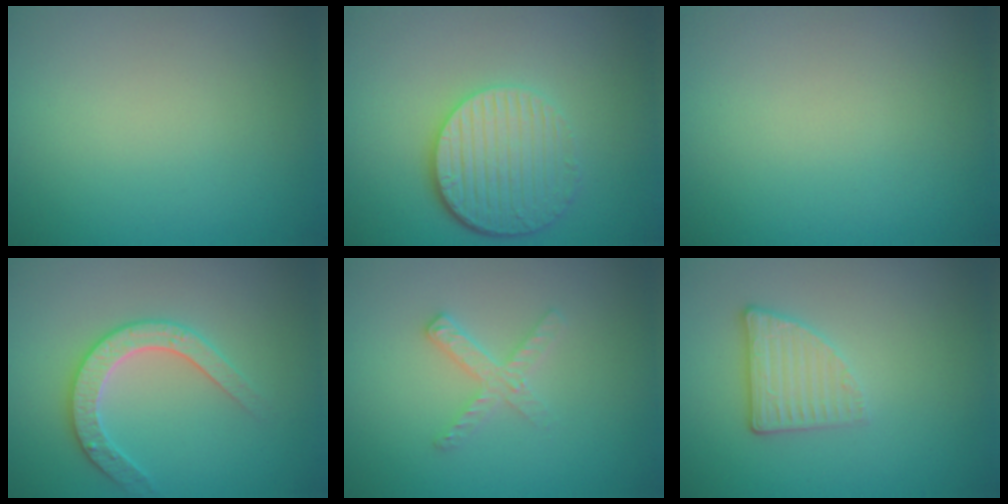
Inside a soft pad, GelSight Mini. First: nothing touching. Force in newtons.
{"total": 5.8, "press": 4.1, "slide": 4.1}
{"total": 0.0}
{"total": 3.0, "press": 2.9, "slide": 0.5}
{"total": 2.0, "press": 2.0, "slide": 0.2}
{"total": 2.7, "press": 2.3, "slide": 1.4}